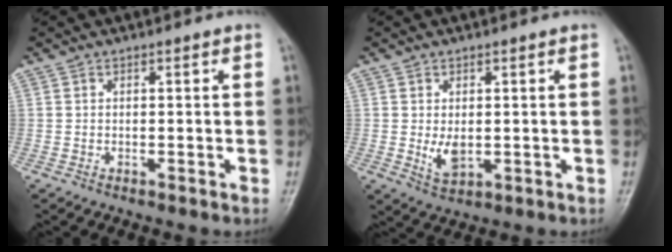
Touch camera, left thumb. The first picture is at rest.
{"total": 4.0, "force": [0.2, 2.4, 3.2], "torque": [-0.050, -0.011, 0.012]}